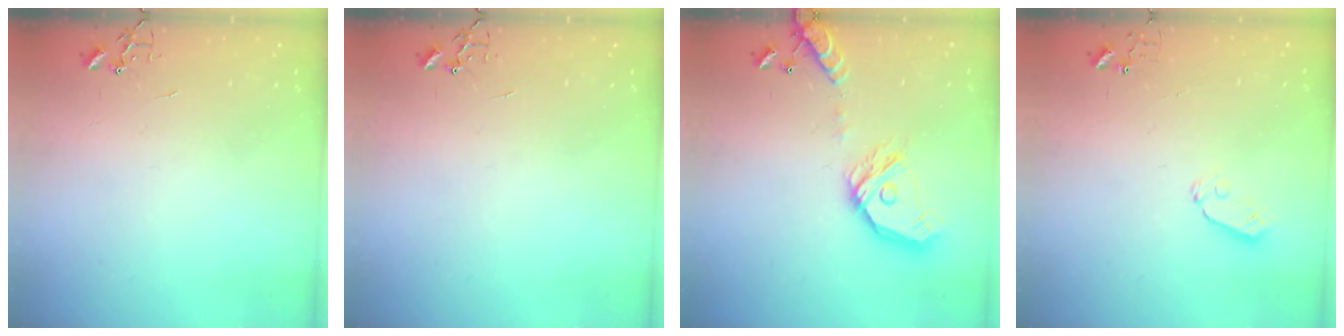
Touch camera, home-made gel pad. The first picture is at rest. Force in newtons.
{"total": 0.0}
{"total": 17.4, "press": 17.2, "slide": 2.7}
{"total": 4.6, "press": 4.6, "slide": 0.3}